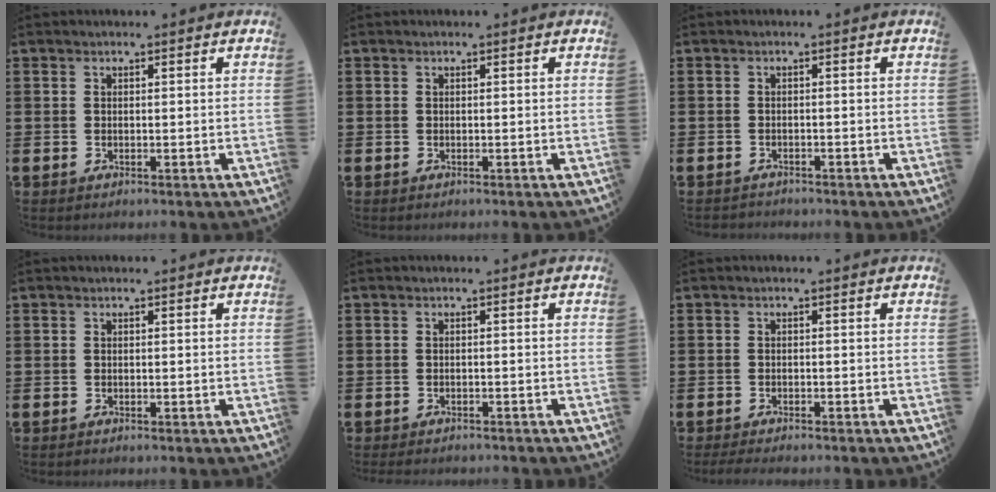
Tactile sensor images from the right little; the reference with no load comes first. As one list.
[{"total": 0.0}, {"total": 0.7, "force": [-0.7, 0.1, 0.0], "torque": [-0.002, 0.000, -0.015]}, {"total": 0.0}, {"total": 0.8, "force": [-0.8, 0.1, 0.0], "torque": [-0.003, -0.001, -0.016]}, {"total": 1.1, "force": [-1.0, 0.1, 0.4], "torque": [-0.008, 0.000, -0.020]}]